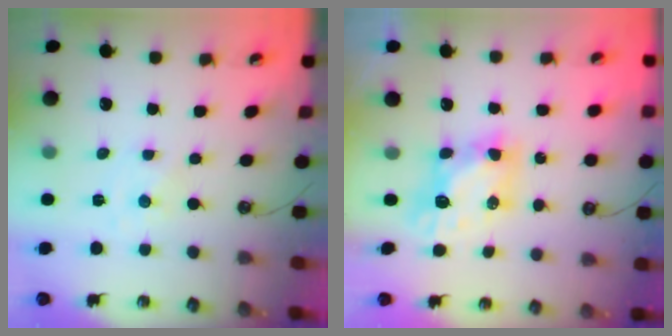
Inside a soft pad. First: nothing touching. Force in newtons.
{"total": 6.8, "press": 6.8, "slide": 0.3}